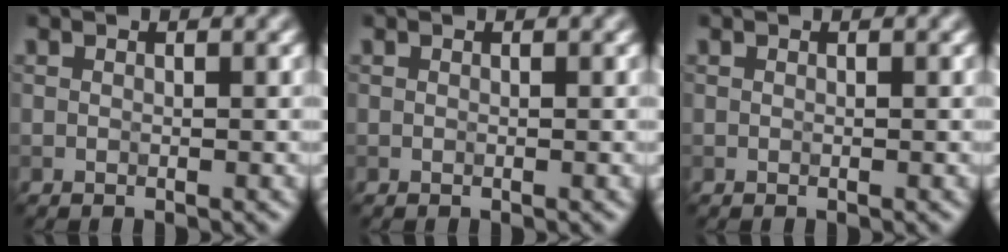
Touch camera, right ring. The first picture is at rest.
{"total": 0.0}
{"total": 0.0}